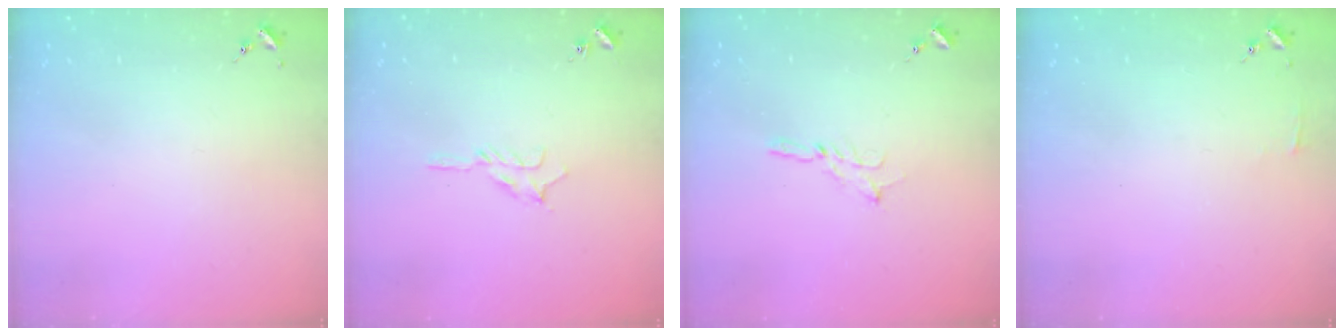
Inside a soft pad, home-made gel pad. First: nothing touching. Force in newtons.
{"total": 5.2, "press": 5.2, "slide": 0.6}
{"total": 2.0, "press": 2.0, "slide": 0.2}
{"total": 2.9, "press": 2.9, "slide": 0.3}